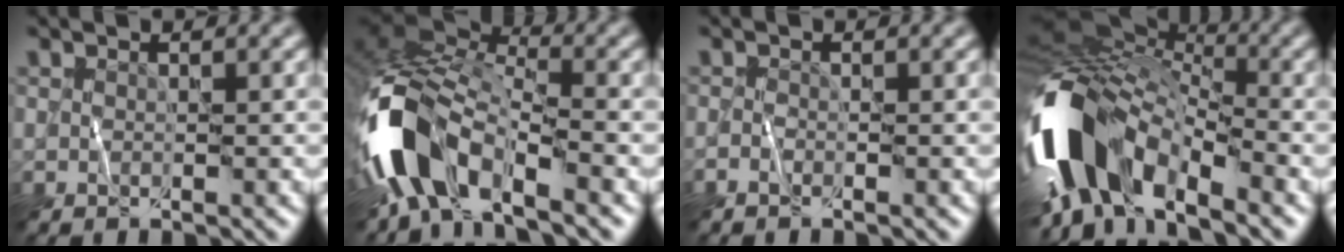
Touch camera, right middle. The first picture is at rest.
{"total": 10.2, "force": [-5.4, 5.0, 7.1], "torque": [-0.141, 0.003, -0.114]}
{"total": 0.7, "force": [-0.7, 0.1, 0.2], "torque": [-0.002, 0.003, -0.016]}
{"total": 12.7, "force": [-4.9, 7.1, 9.3], "torque": [-0.185, -0.002, -0.101]}